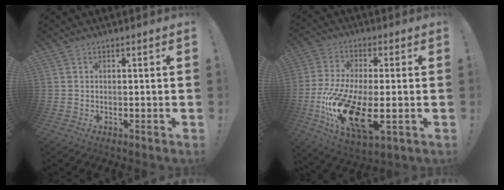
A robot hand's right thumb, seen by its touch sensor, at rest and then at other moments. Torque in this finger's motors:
{"motor_torque": [2.95, 2.06, 1.60, -1.17, 0.75]}